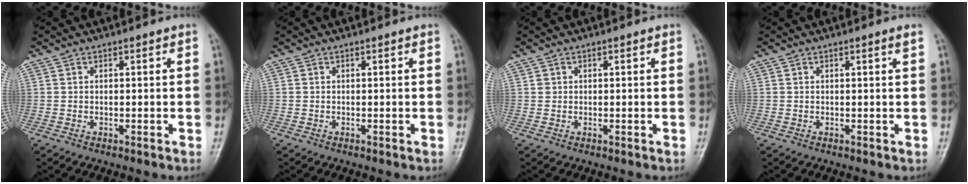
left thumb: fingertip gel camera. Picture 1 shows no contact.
{"total": 0.0}
{"total": 0.7, "force": [0.1, 0.7, 0.1], "torque": [0.003, 0.002, 0.003]}
{"total": 0.7, "force": [0.4, -0.2, 0.6], "torque": [-0.014, -0.002, 0.006]}